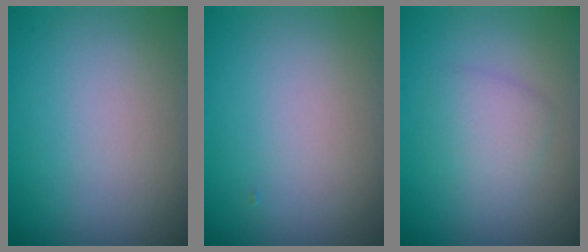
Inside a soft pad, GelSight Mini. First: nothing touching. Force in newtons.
{"total": 0.0}
{"total": 2.4, "press": 2.4, "slide": 0.3}